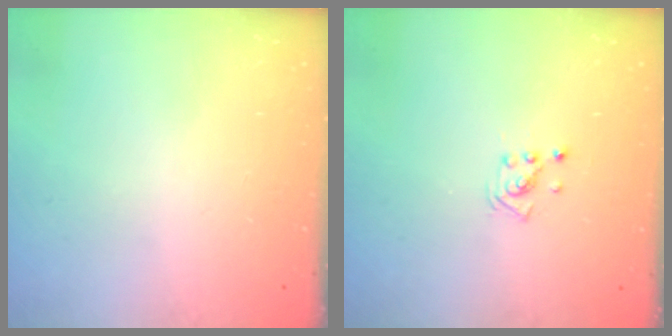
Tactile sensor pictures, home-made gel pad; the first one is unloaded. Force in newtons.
{"total": 1.9, "press": 1.9, "slide": 0.1}